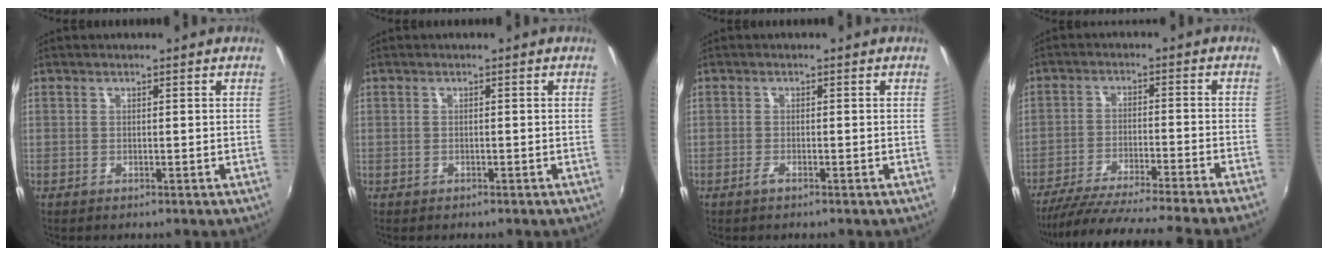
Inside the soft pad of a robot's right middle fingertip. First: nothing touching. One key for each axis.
{"total": 0.6, "fx": -0.4, "fy": 0.4, "fz": 0.1, "tx": -0.004, "ty": -0.002, "tz": -0.006}
{"total": 1.2, "fx": -0.9, "fy": 0.3, "fz": 0.8, "tx": -0.020, "ty": -0.002, "tz": -0.020}
{"total": 22.7, "fx": -20.5, "fy": -2.1, "fz": 9.6, "tx": -0.166, "ty": -0.048, "tz": -0.308}